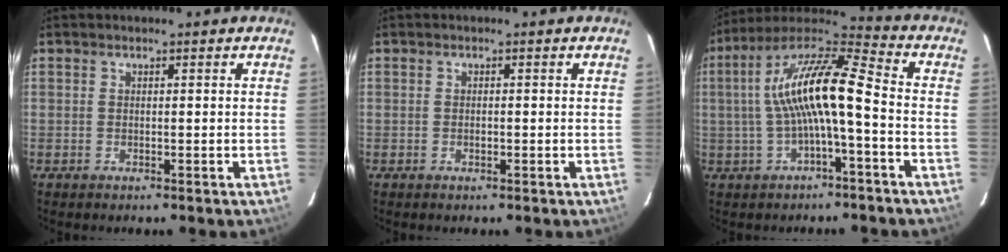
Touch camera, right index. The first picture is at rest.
{"total": 0.8, "force": [-0.4, 0.4, 0.6], "torque": [-0.011, 0.001, -0.007]}
{"total": 14.0, "force": [-1.3, 2.5, 13.7], "torque": [-0.263, 0.020, -0.027]}